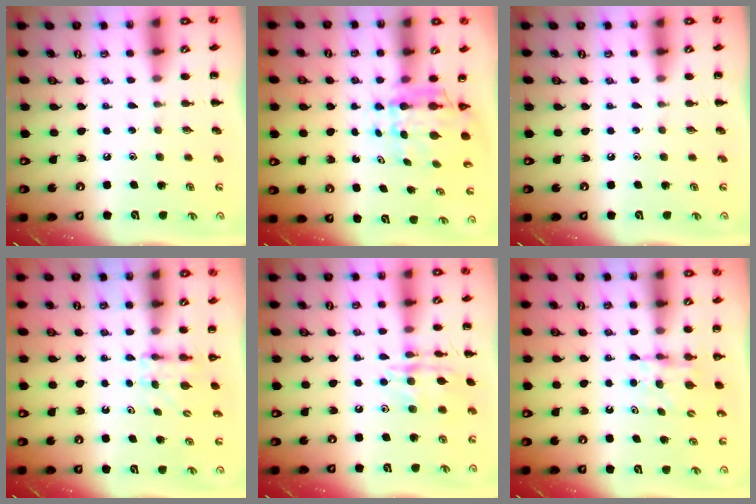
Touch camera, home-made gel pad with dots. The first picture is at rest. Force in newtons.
{"total": 5.9, "press": 5.6, "slide": 1.7}
{"total": 0.0}
{"total": 3.1, "press": 2.8, "slide": 1.2}
{"total": 12.9, "press": 12.9, "slide": 0.6}
{"total": 5.3, "press": 5.3, "slide": 0.3}